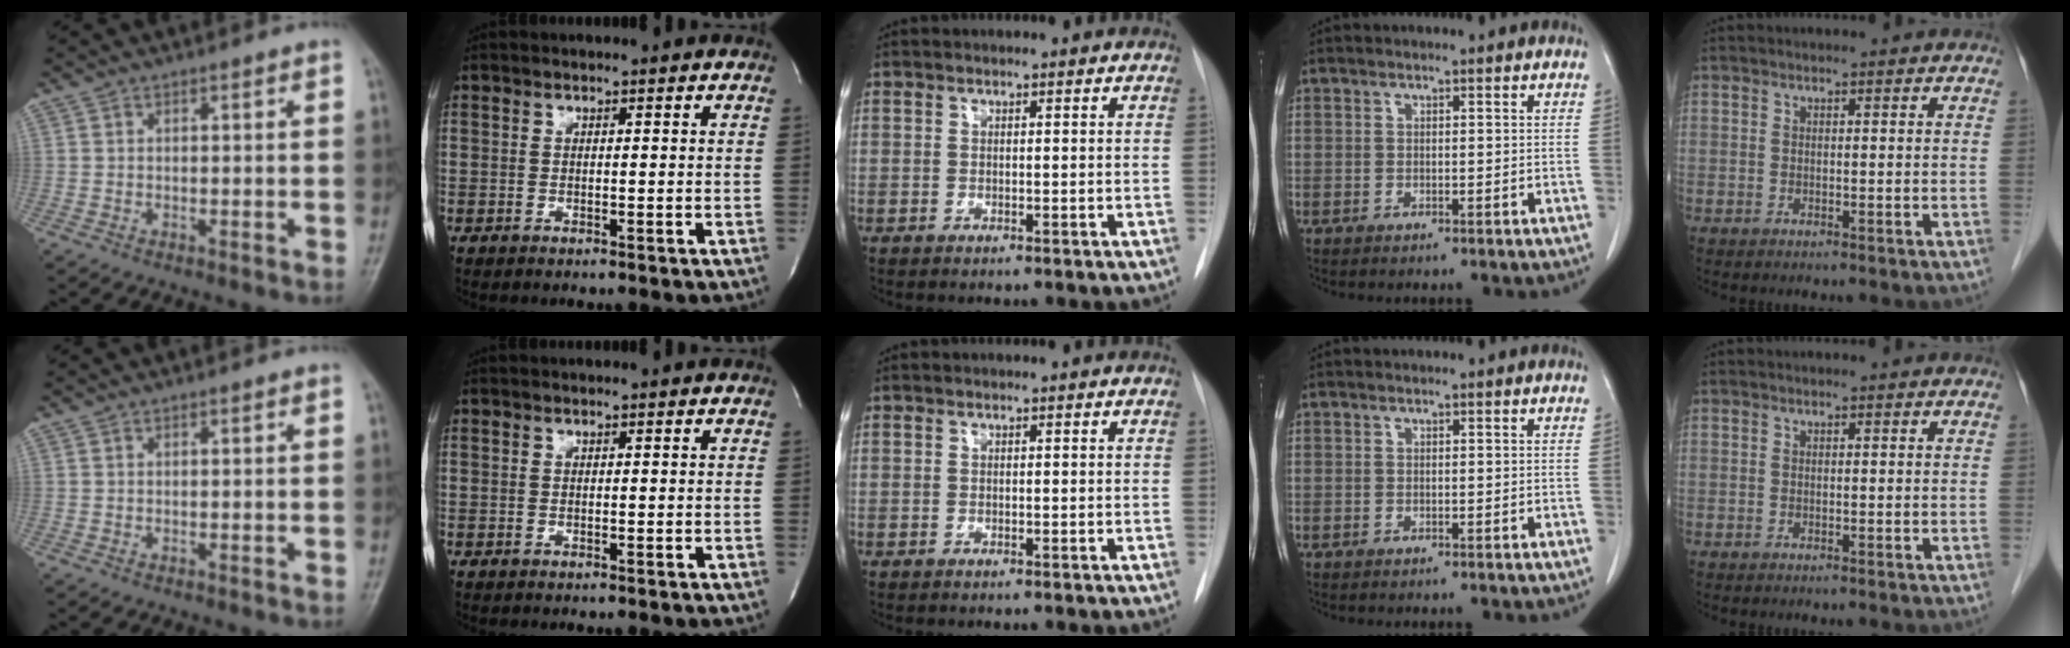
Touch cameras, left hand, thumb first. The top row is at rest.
{}